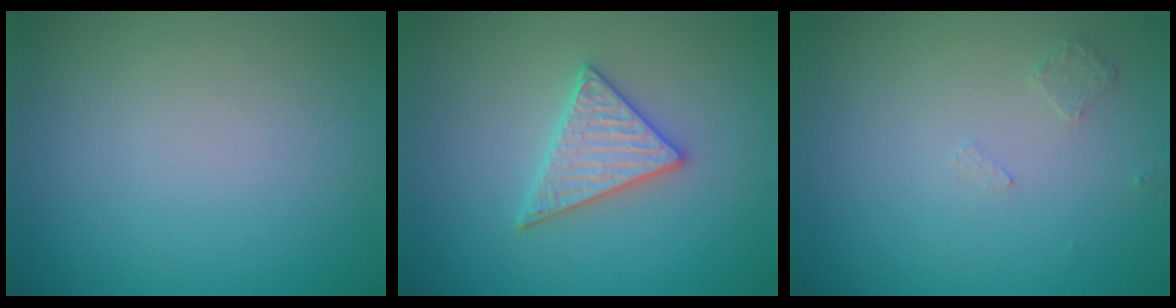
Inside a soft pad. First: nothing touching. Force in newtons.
{"total": 2.9, "press": 2.8, "slide": 0.5}
{"total": 0.6, "press": 0.5, "slide": 0.4}